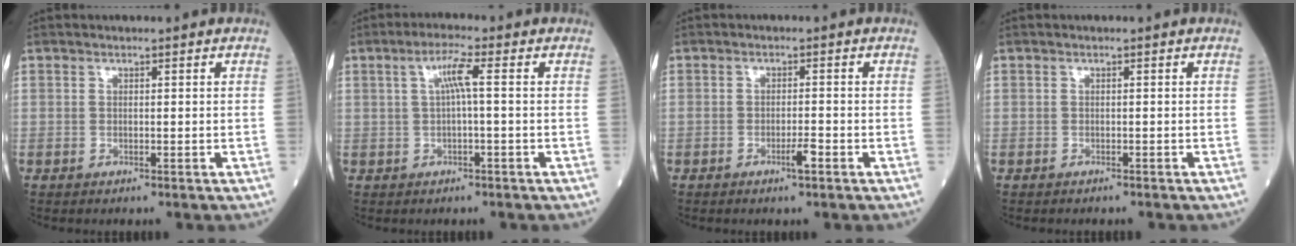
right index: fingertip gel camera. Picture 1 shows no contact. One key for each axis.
{"total": 3.7, "fx": 0.5, "fy": 0.1, "fz": 3.6, "tx": -0.070, "ty": 0.012, "tz": 0.011}
{"total": 2.2, "fx": -1.2, "fy": 0.1, "fz": 1.8, "tx": -0.031, "ty": -0.002, "tz": -0.021}
{"total": 1.3, "fx": -1.2, "fy": 0.3, "fz": 0.3, "tx": -0.011, "ty": -0.002, "tz": -0.015}